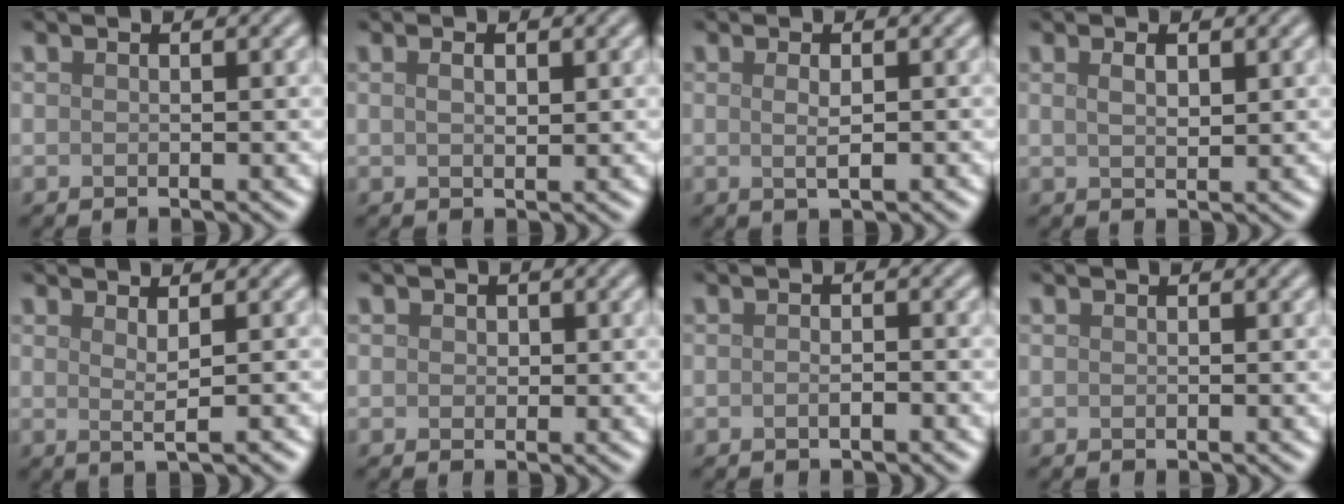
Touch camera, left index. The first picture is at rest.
{"total": 1.2, "force": [0.4, 0.4, 1.0], "torque": [-0.020, 0.000, 0.010]}
{"total": 1.5, "force": [0.1, 0.3, 1.5], "torque": [-0.026, 0.000, 0.003]}
{"total": 1.6, "force": [0.8, 0.5, 1.3], "torque": [-0.026, 0.000, 0.016]}
{"total": 1.8, "force": [0.5, 0.5, 1.7], "torque": [-0.025, -0.002, 0.005]}
{"total": 0.9, "force": [0.3, 0.8, 0.3], "torque": [-0.004, 0.000, -0.001]}
{"total": 1.2, "force": [-0.4, 0.4, 1.0], "torque": [-0.017, 0.000, -0.008]}
{"total": 0.0}